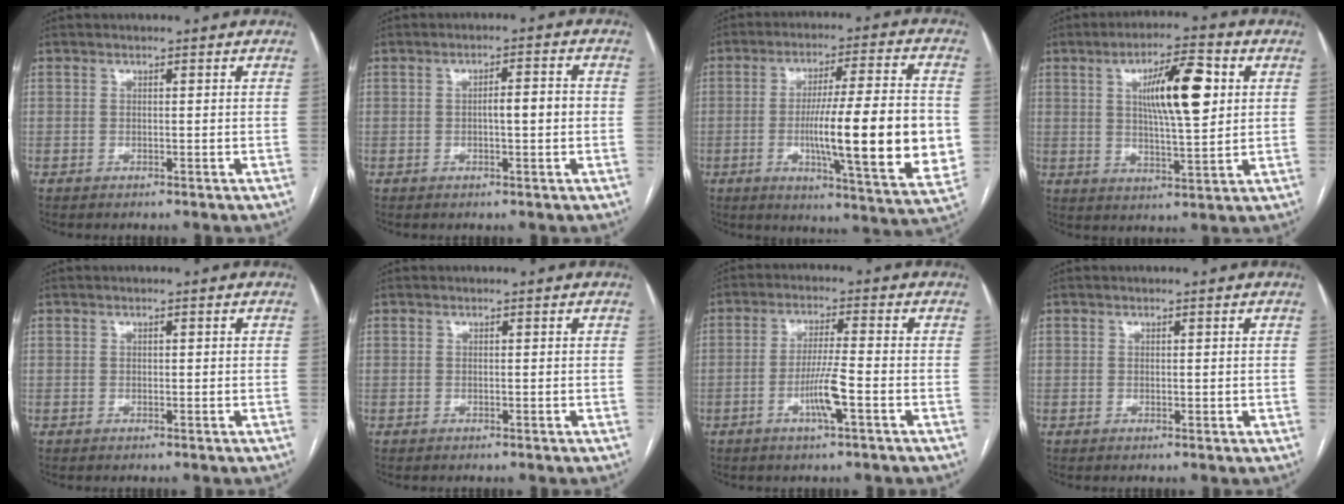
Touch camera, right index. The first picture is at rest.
{"total": 4.0, "force": [-0.2, 0.7, 3.9], "torque": [-0.061, 0.009, -0.003]}
{"total": 20.4, "force": [-2.2, 1.5, 20.2], "torque": [-0.270, -0.006, -0.030]}
{"total": 11.7, "force": [3.1, 2.3, 11.1], "torque": [-0.183, 0.007, 0.051]}
{"total": 0.5, "force": [0.1, 0.3, 0.4], "torque": [-0.004, 0.002, 0.003]}
{"total": 0.0}
{"total": 6.1, "force": [-2.3, -0.2, 5.7], "torque": [-0.108, -0.006, -0.043]}
{"total": 0.8, "force": [0.2, 0.4, 0.7], "torque": [-0.010, -0.003, 0.005]}